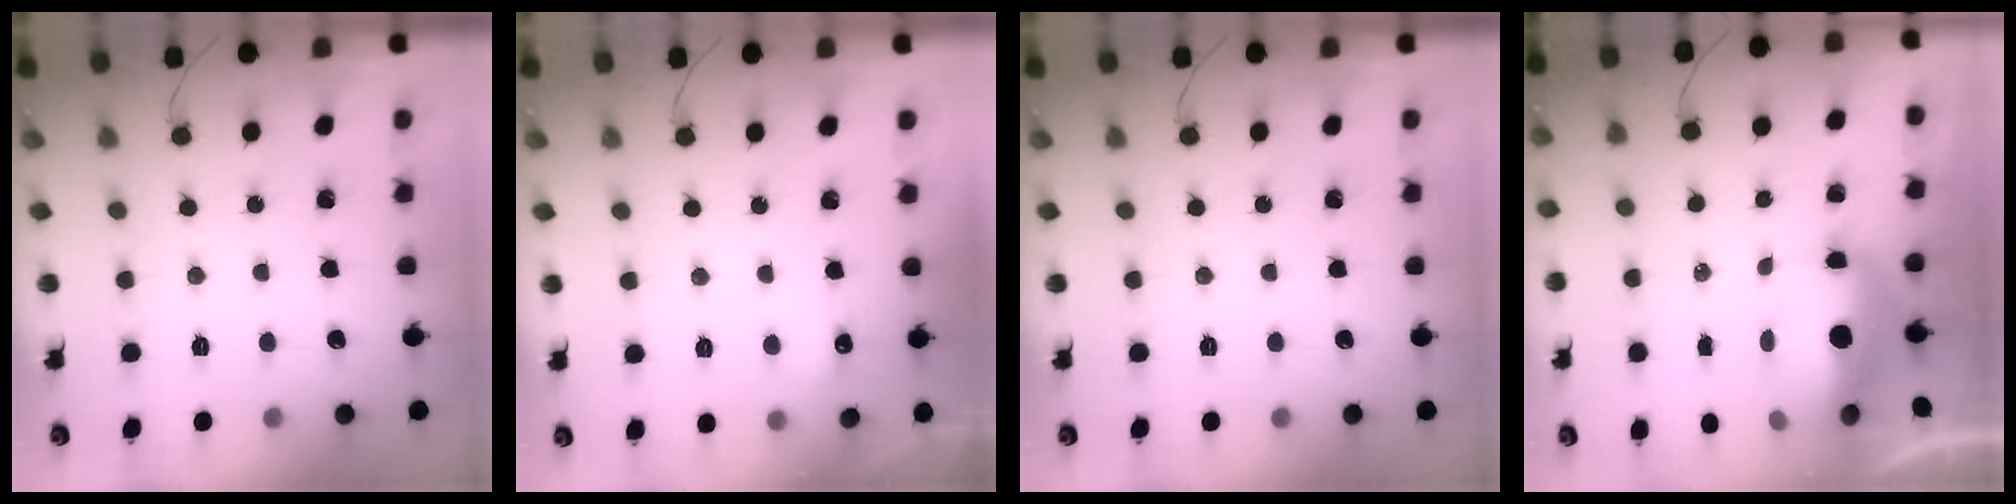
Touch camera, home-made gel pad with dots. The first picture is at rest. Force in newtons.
{"total": 4.4, "press": 4.2, "slide": 1.2}
{"total": 0.0}
{"total": 8.7, "press": 8.6, "slide": 1.7}